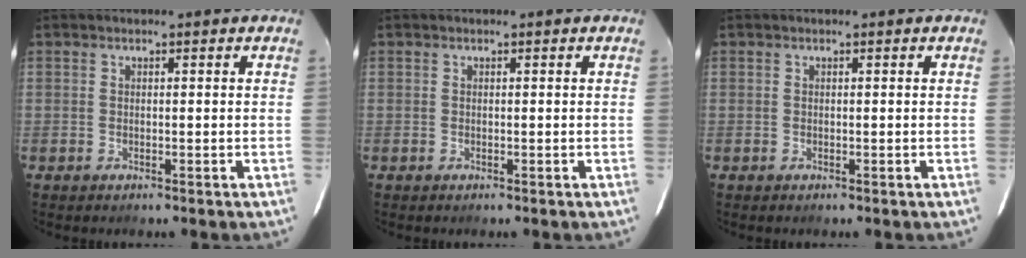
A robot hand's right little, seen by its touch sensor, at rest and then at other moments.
{"total": 0.0}
{"total": 0.0}